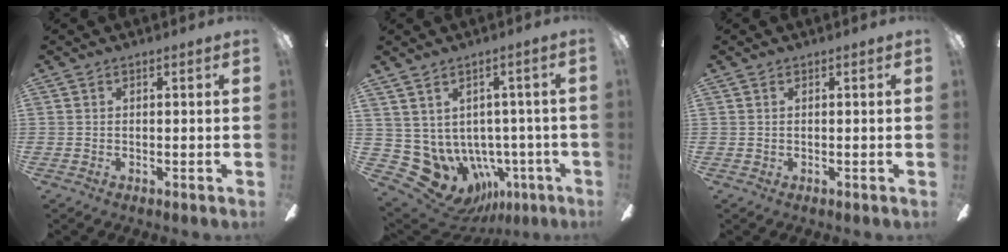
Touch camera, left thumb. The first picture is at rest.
{"total": 8.0, "force": [-0.7, 7.2, 3.4], "torque": [-0.114, -0.023, 0.004]}
{"total": 0.0}